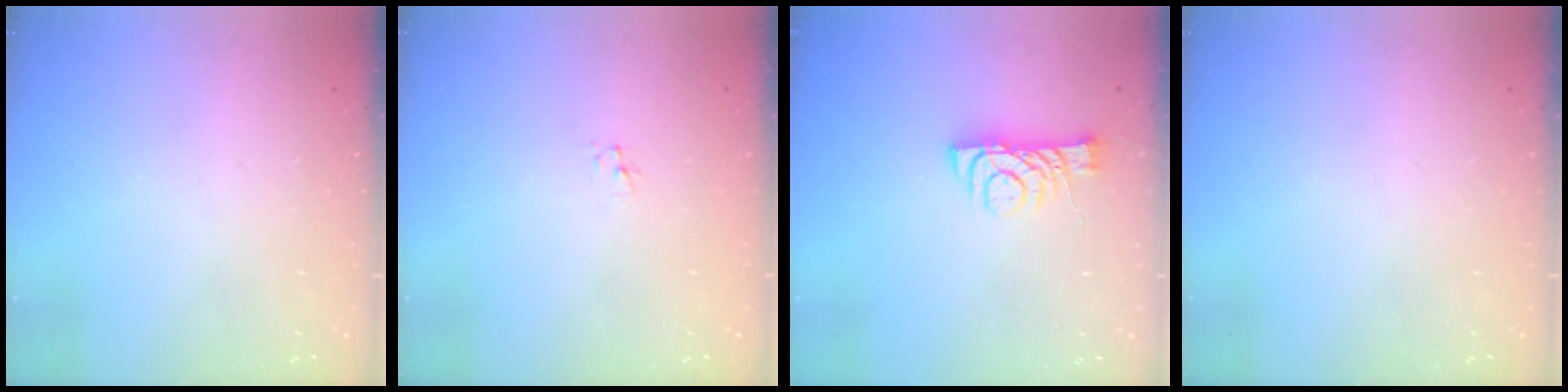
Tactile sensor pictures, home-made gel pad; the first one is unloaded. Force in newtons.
{"total": 1.9, "press": 1.9, "slide": 0.2}
{"total": 7.7, "press": 7.6, "slide": 0.7}
{"total": 0.0}